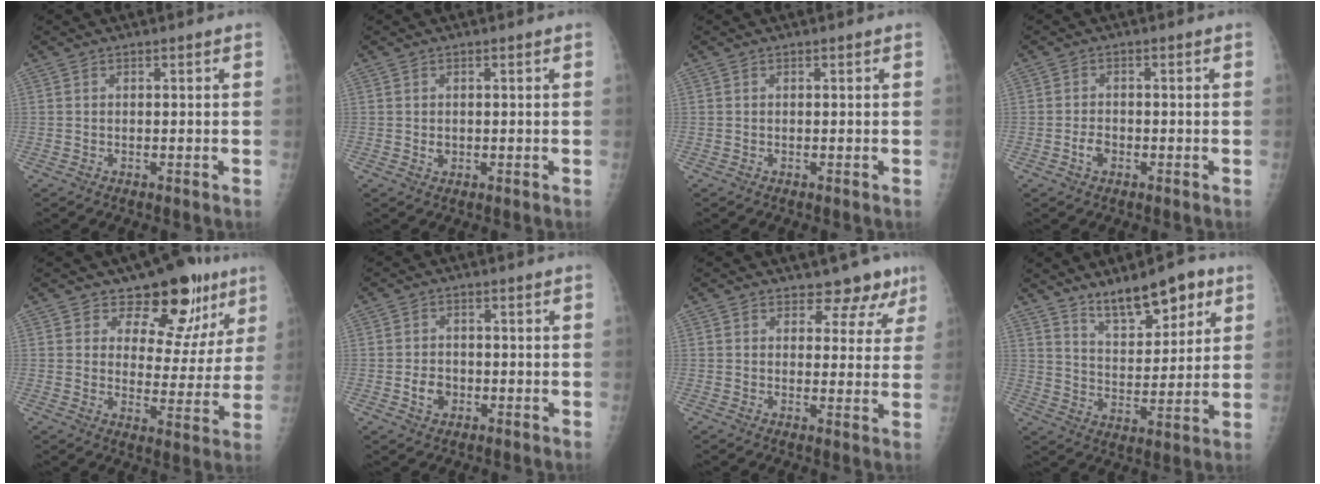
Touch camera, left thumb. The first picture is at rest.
{"total": 1.2, "force": [0.0, 1.0, 0.6], "torque": [-0.008, 0.000, 0.004]}
{"total": 0.0}
{"total": 2.4, "force": [-1.0, 1.7, 1.4], "torque": [-0.021, 0.007, -0.018]}
{"total": 14.2, "force": [9.3, 8.2, 6.7], "torque": [-0.030, -0.049, 0.123]}
{"total": 3.6, "force": [-1.0, 2.9, 1.9], "torque": [-0.020, 0.005, -0.016]}
{"total": 7.5, "force": [6.2, 3.9, 1.7], "torque": [0.021, -0.033, 0.060]}
{"total": 12.3, "force": [8.3, 4.8, 7.7], "torque": [-0.092, -0.048, 0.142]}